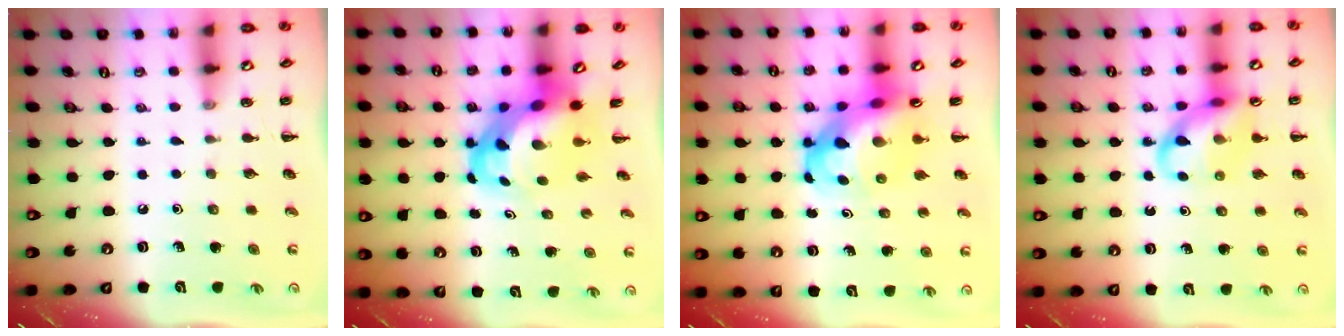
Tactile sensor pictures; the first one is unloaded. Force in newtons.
{"total": 6.9, "press": 6.5, "slide": 2.2}
{"total": 10.5, "press": 10.0, "slide": 3.0}
{"total": 12.6, "press": 12.4, "slide": 1.9}